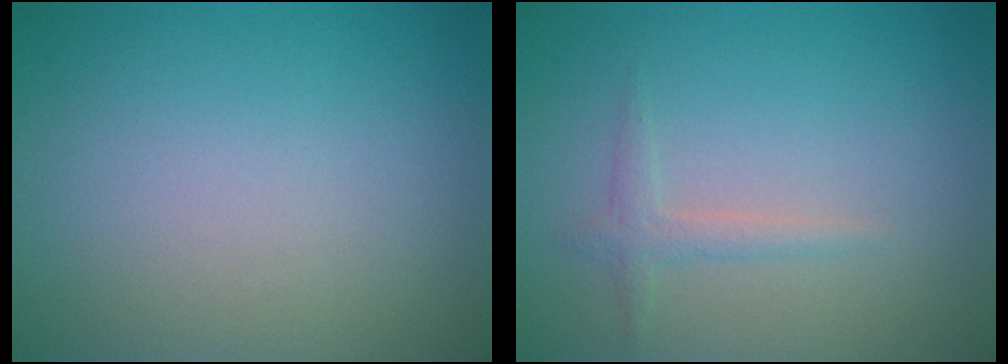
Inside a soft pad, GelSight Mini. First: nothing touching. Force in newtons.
{"total": 1.4, "press": 1.4, "slide": 0.0}